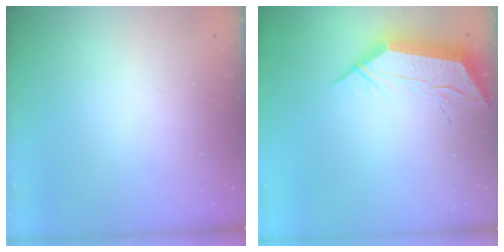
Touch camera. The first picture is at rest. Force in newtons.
{"total": 14.6, "press": 14.6, "slide": 0.5}